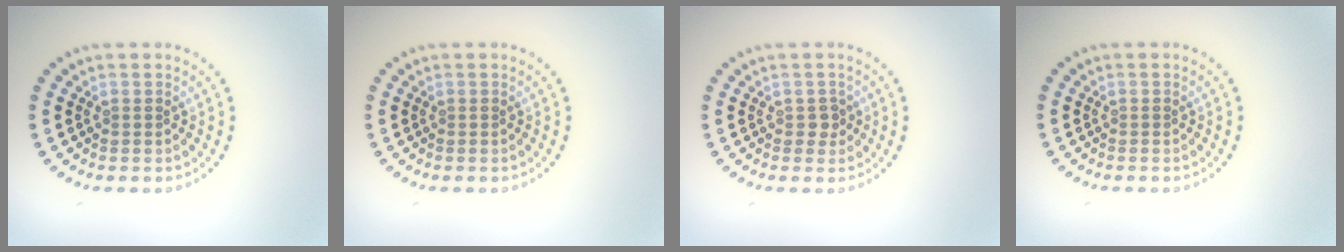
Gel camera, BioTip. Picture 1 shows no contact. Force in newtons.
{"total": 0.0}
{"total": 1.1, "press": 1.0, "slide": 0.5}
{"total": 0.0}